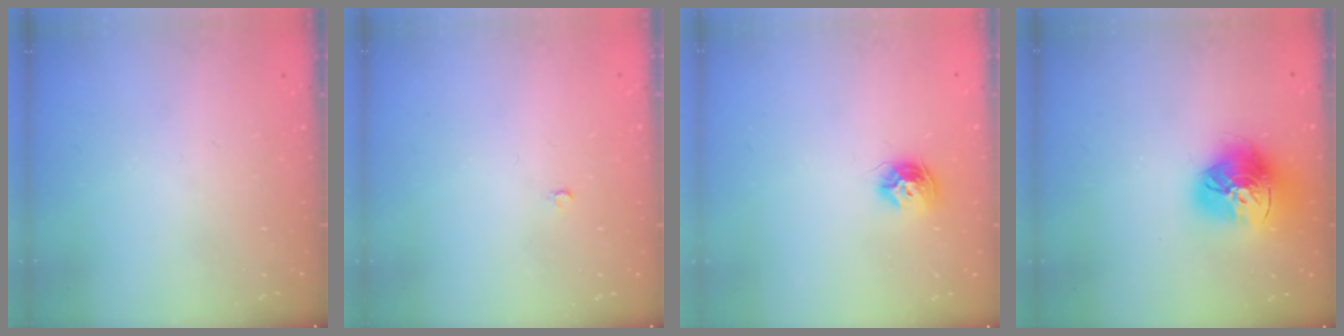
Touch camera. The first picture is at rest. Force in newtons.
{"total": 2.1, "press": 2.1, "slide": 0.2}
{"total": 8.8, "press": 8.8, "slide": 0.2}
{"total": 17.9, "press": 17.9, "slide": 1.6}